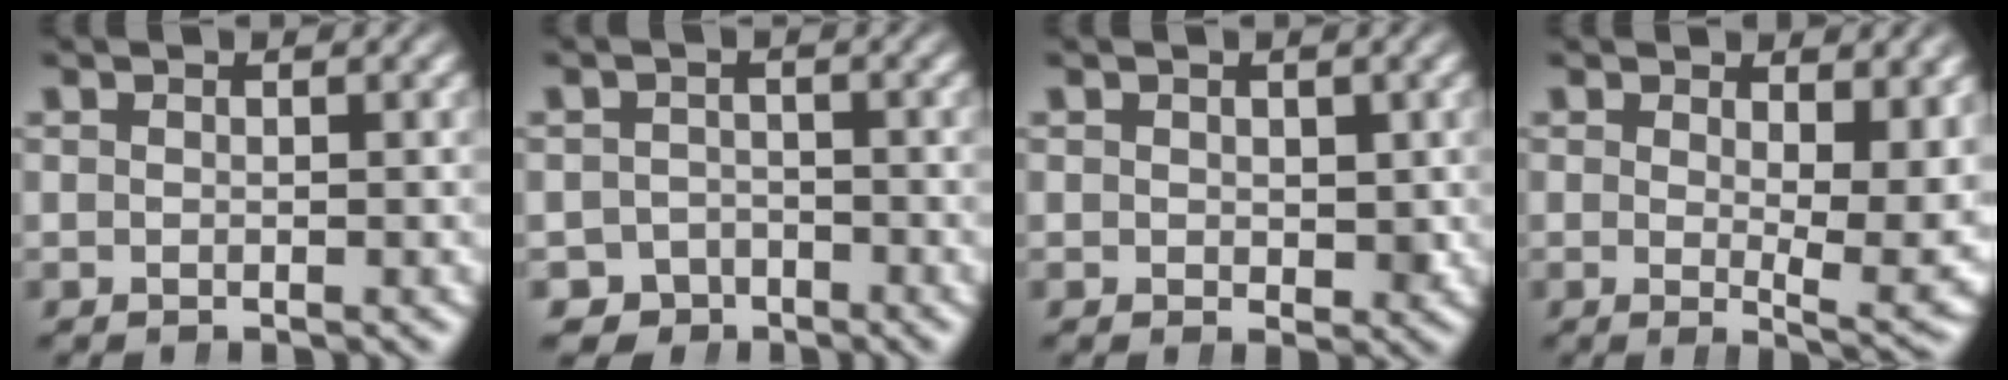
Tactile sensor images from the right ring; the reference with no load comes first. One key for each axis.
{"total": 5.0, "fx": -3.7, "fy": 3.4, "fz": 0.1, "tx": 0.015, "ty": -0.019, "tz": -0.064}
{"total": 1.3, "fx": 0.2, "fy": 1.0, "fz": 0.8, "tx": -0.010, "ty": -0.015, "tz": 0.015}
{"total": 4.6, "fx": 0.7, "fy": 0.7, "fz": 4.5, "tx": -0.046, "ty": -0.025, "tz": 0.018}